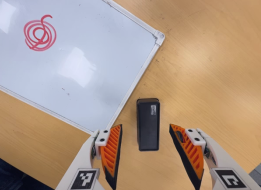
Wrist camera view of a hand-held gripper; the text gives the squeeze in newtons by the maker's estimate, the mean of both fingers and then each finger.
{"total": 0.0}